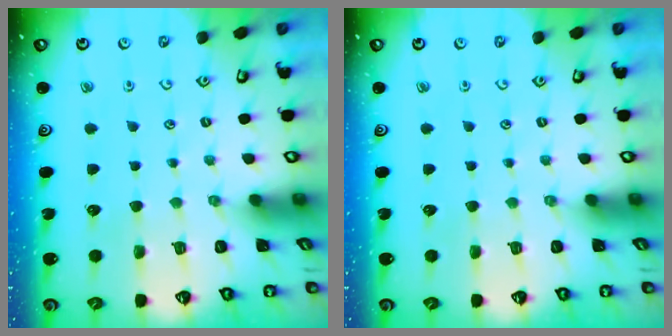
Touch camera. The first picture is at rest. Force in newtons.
{"total": 0.0}